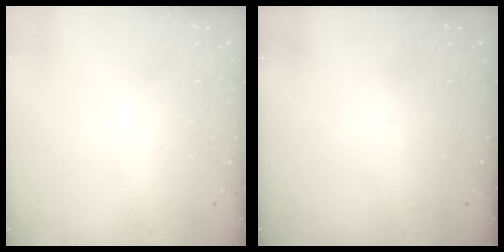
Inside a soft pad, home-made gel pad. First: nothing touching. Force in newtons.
{"total": 0.0}